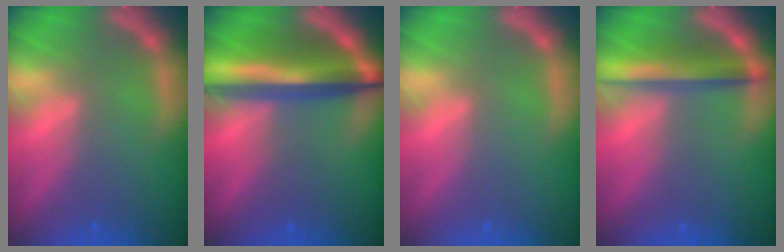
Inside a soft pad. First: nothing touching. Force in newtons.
{"total": 9.4}
{"total": 0.0}
{"total": 5.0}